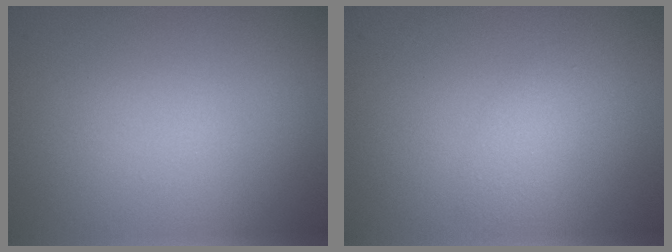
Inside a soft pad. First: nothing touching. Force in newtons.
{"total": 1.6, "press": 1.6, "slide": 0.0}